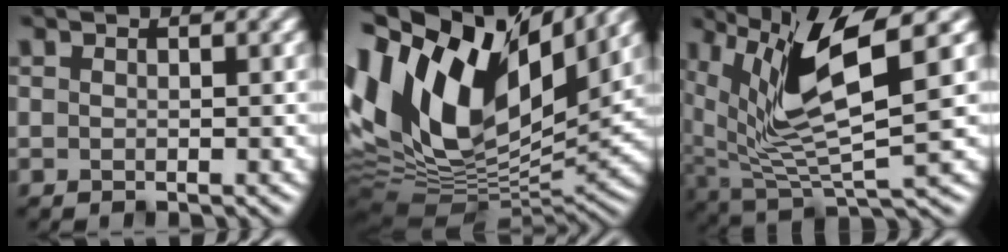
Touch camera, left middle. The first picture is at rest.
{"total": 17.7, "force": [6.8, 9.9, 13.0], "torque": [-0.289, 0.034, 0.107]}
{"total": 10.7, "force": [4.6, 3.0, 9.2], "torque": [-0.199, 0.005, 0.092]}